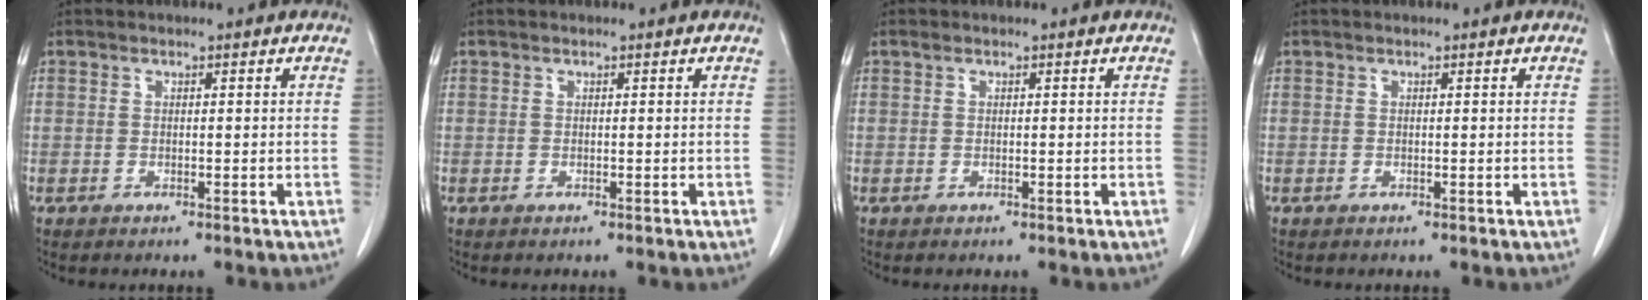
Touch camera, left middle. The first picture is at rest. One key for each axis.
{"total": 0.0}
{"total": 0.0}
{"total": 0.0}